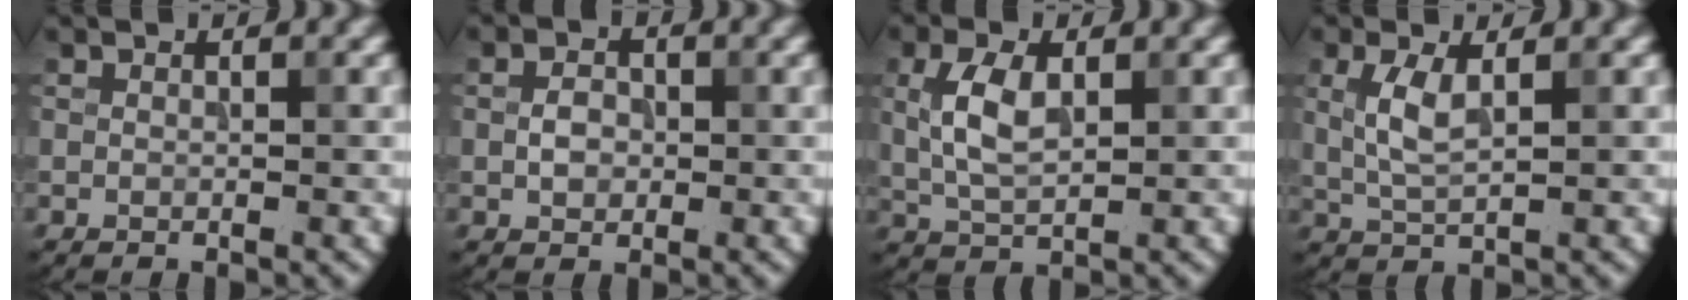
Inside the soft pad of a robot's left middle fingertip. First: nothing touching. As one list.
[{"total": 2.0, "force": [-0.2, 1.5, 1.3], "torque": [-0.024, 0.002, -0.008]}, {"total": 4.2, "force": [0.6, 2.2, 3.5], "torque": [-0.081, 0.003, 0.014]}, {"total": 3.0, "force": [0.6, 1.1, 2.8], "torque": [-0.066, 0.002, 0.015]}]